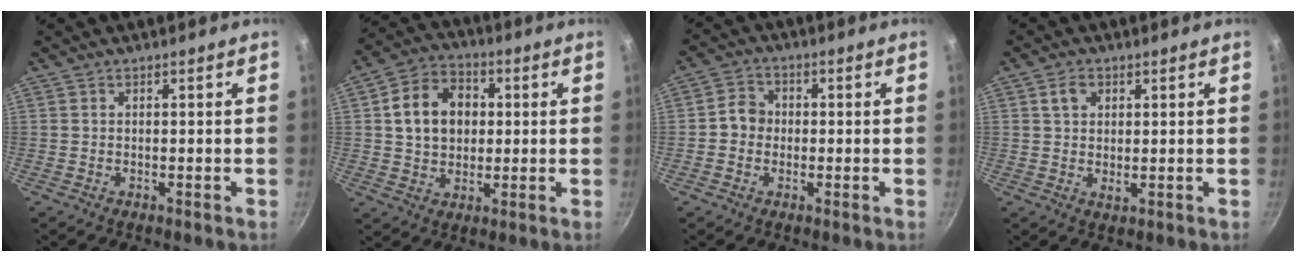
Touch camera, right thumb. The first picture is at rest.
{"total": 11.9, "force": [1.9, 9.3, 7.2], "torque": [-0.099, 0.015, 0.026]}
{"total": 4.7, "force": [-0.4, 4.2, 2.1], "torque": [-0.011, 0.013, -0.019]}
{"total": 4.1, "force": [1.6, 2.7, 2.6], "torque": [-0.038, -0.007, 0.026]}